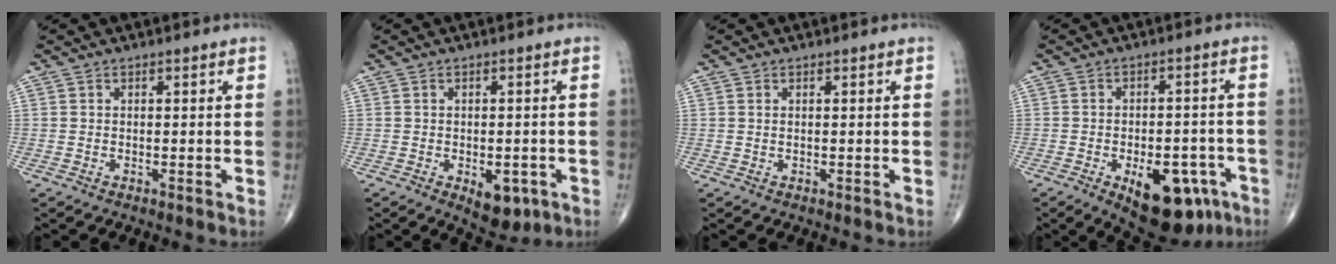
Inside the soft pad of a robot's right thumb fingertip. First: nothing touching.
{"total": 6.5, "force": [-2.5, 3.5, 4.9], "torque": [-0.048, 0.005, -0.020]}
{"total": 0.0}
{"total": 15.3, "force": [-7.2, 7.7, 11.1], "torque": [-0.116, 0.028, -0.086]}